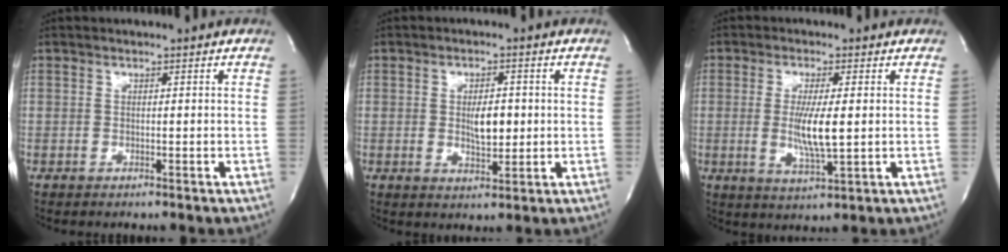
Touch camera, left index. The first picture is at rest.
{"total": 4.4, "force": [0.1, 1.8, 4.0], "torque": [-0.067, -0.003, 0.008]}
{"total": 6.5, "force": [0.0, 0.9, 6.4], "torque": [-0.129, -0.015, 0.002]}